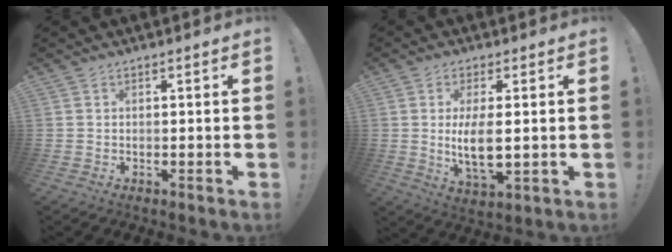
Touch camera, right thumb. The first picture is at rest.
{"total": 9.1, "force": [0.6, 3.5, 8.4], "torque": [-0.159, -0.020, 0.006]}